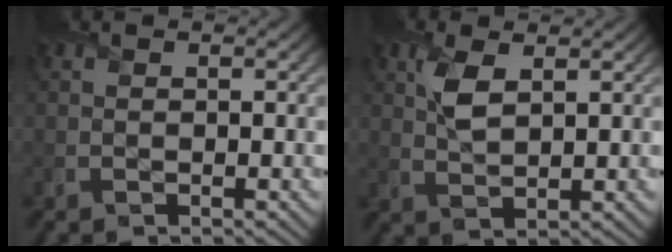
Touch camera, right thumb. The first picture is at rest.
{"total": 3.9, "force": [1.7, 1.7, 3.1], "torque": [-0.076, 0.003, 0.035]}